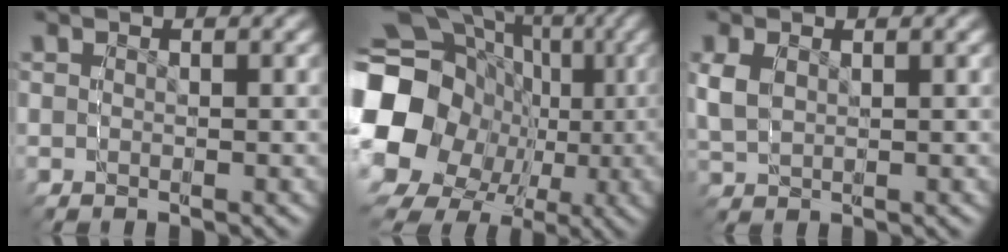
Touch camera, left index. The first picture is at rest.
{"total": 17.3, "force": [-1.7, 14.8, 8.7], "torque": [-0.173, -0.038, -0.030]}
{"total": 2.9, "force": [0.5, 2.4, 1.6], "torque": [-0.049, -0.005, 0.017]}